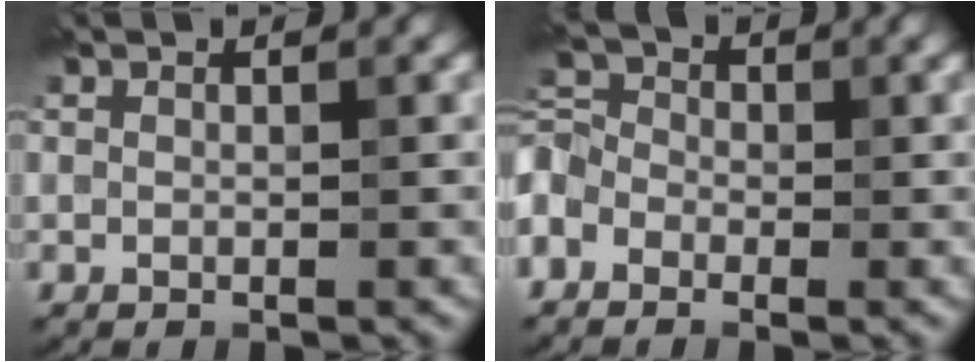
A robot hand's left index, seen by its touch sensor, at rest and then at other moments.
{"total": 4.9, "force": [-2.2, 3.6, 2.5], "torque": [-0.061, 0.005, -0.050]}